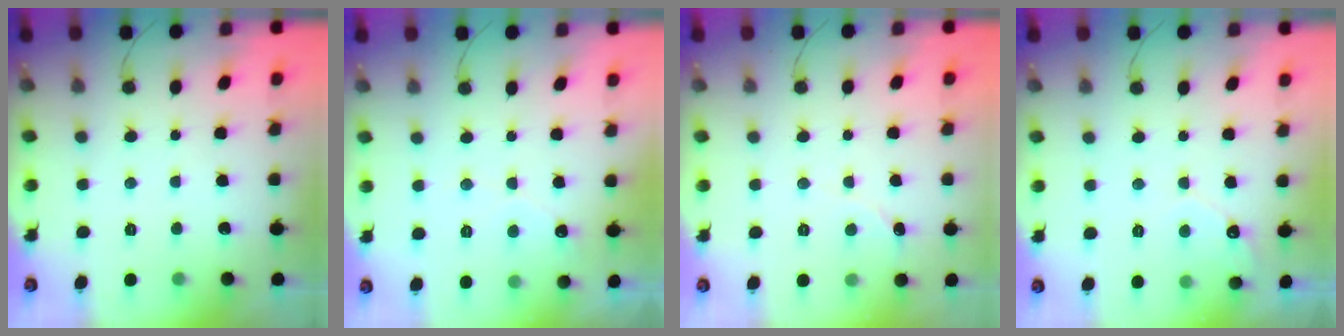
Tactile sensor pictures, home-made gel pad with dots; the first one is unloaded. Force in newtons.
{"total": 2.4, "press": 2.4, "slide": 0.1}
{"total": 0.0}
{"total": 4.0, "press": 4.0, "slide": 0.2}